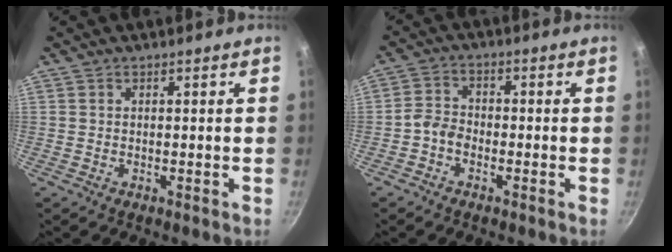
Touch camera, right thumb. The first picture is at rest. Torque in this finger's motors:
{"motor_torque": [0.71, 0.50, 0.41, -0.59, 0.08]}